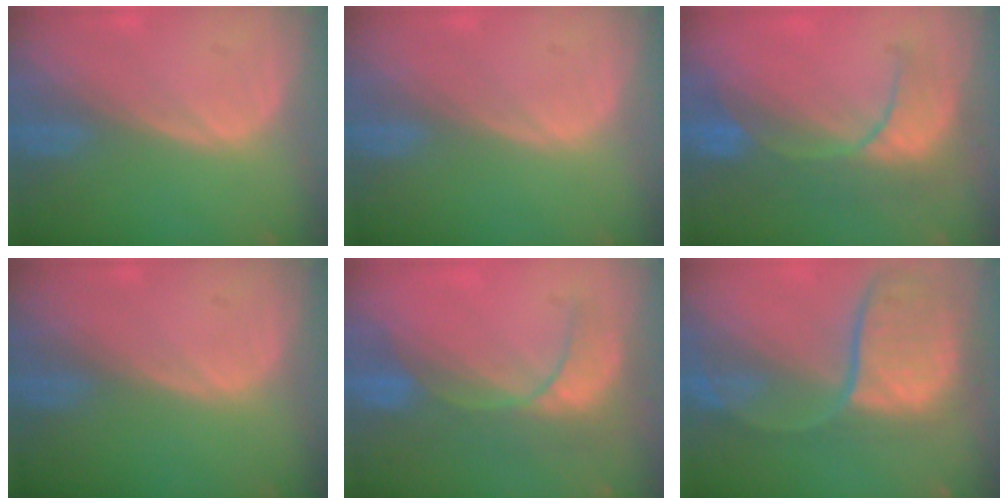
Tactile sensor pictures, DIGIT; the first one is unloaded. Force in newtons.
{"total": 0.0}
{"total": 8.1, "press": 8.1, "slide": 0.7}
{"total": 0.0}
{"total": 8.6, "press": 7.7, "slide": 3.7}
{"total": 11.7, "press": 9.8, "slide": 6.4}